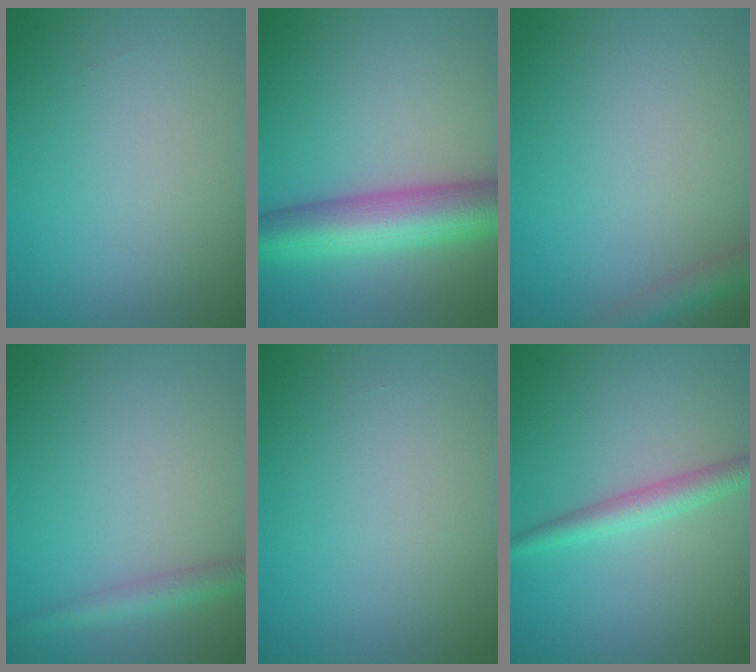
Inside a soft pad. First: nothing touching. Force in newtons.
{"total": 8.0, "press": 8.0, "slide": 0.3}
{"total": 2.4, "press": 2.4, "slide": 0.1}
{"total": 2.0, "press": 2.0, "slide": 0.1}
{"total": 0.0}
{"total": 2.5, "press": 2.5, "slide": 0.0}